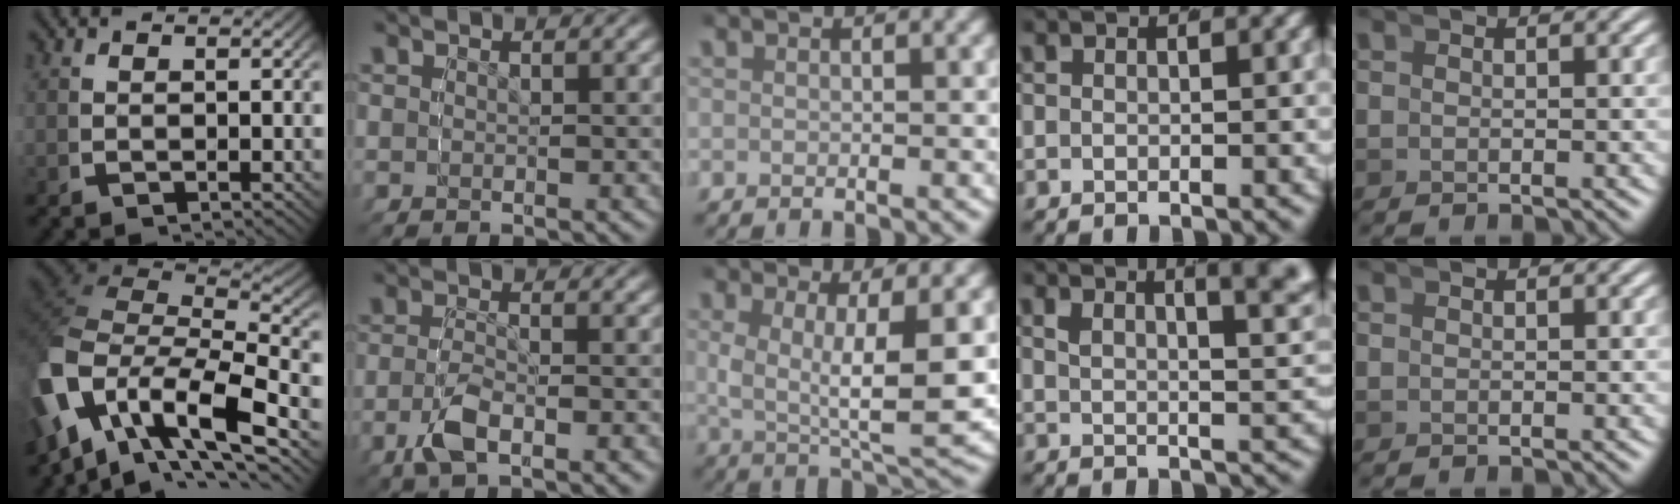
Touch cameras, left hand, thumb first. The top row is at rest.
{"thumb": {"total": 15.2, "force": [0.1, 9.3, 12.0], "torque": [-0.276, -0.043, 0.019]}, "index": {"total": 2.6, "force": [-1.5, 0.4, 2.1], "torque": [-0.043, -0.005, -0.026]}, "middle": {"total": 7.2, "force": [1.2, 2.8, 6.5], "torque": [-0.107, -0.016, 0.022]}, "ring": {"total": 9.5, "force": [4.6, 3.8, 7.4], "torque": [-0.073, 0.015, 0.065]}}